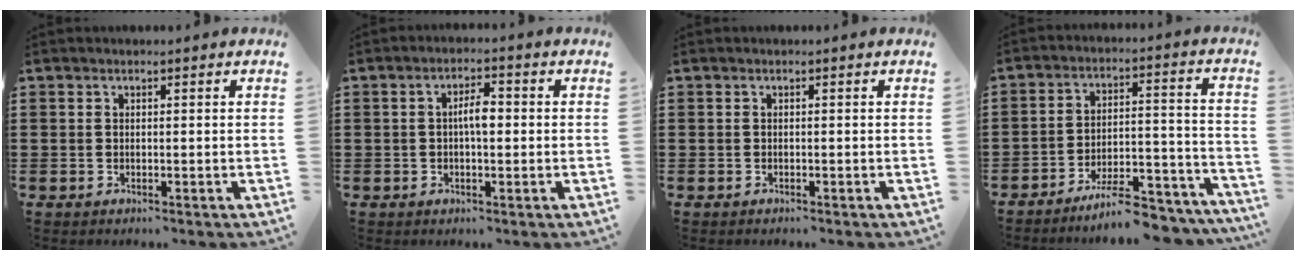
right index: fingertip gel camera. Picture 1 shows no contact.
{"total": 3.6, "force": [0.0, 1.2, 3.3], "torque": [-0.062, 0.005, -0.003]}
{"total": 0.0}
{"total": 9.2, "force": [-8.2, 1.1, 4.0], "torque": [-0.051, 0.028, -0.151]}